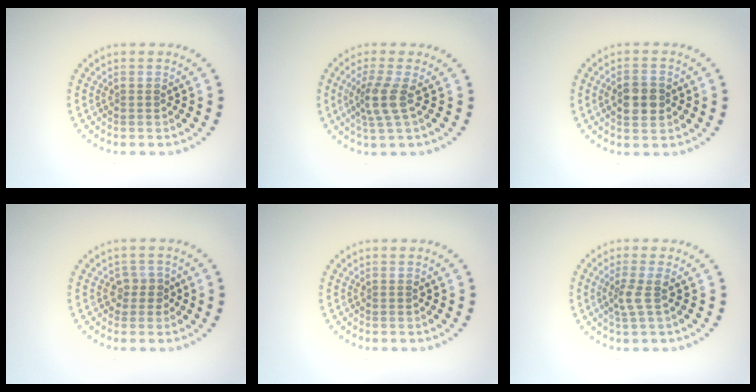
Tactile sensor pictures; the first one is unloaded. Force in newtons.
{"total": 2.7, "press": 2.0, "slide": 1.8}
{"total": 3.3, "press": 3.3, "slide": 0.5}
{"total": 1.6, "press": 1.3, "slide": 1.0}
{"total": 0.0}
{"total": 1.9, "press": 1.4, "slide": 1.2}